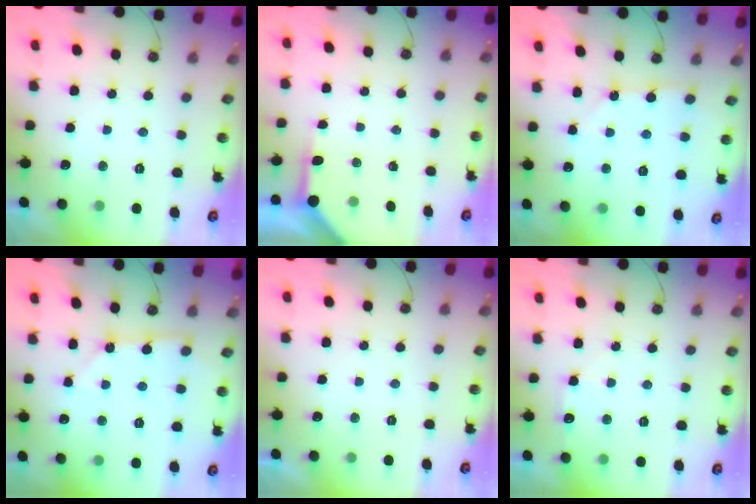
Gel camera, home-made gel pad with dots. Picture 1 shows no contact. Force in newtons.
{"total": 3.8, "press": 3.8, "slide": 0.4}
{"total": 2.4, "press": 2.3, "slide": 0.3}
{"total": 2.3, "press": 2.3, "slide": 0.2}
{"total": 0.0}
{"total": 7.2, "press": 7.2, "slide": 0.8}